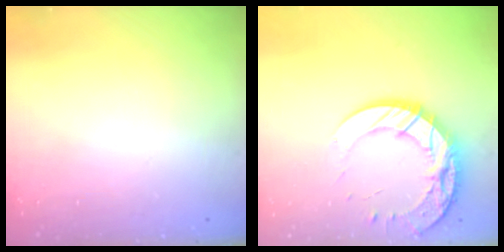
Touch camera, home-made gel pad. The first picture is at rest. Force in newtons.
{"total": 16.1, "press": 16.0, "slide": 1.2}